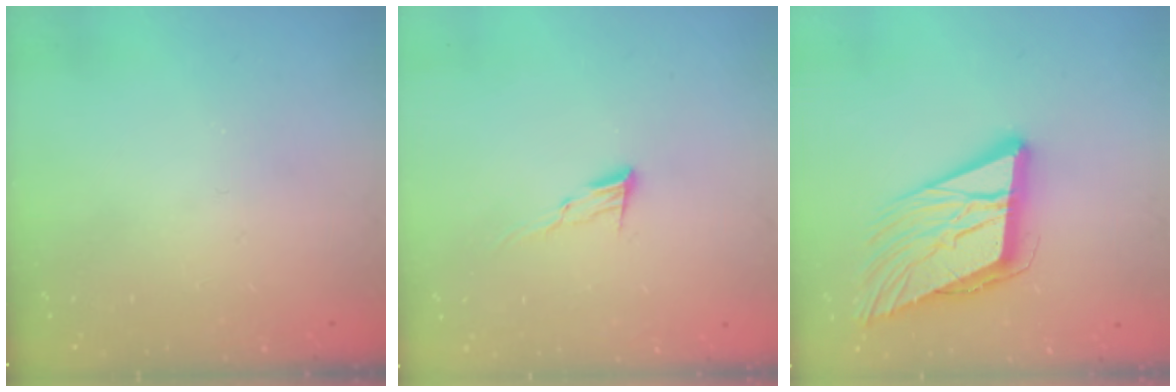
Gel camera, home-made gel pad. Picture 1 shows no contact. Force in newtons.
{"total": 6.1, "press": 6.1, "slide": 0.6}
{"total": 15.3, "press": 14.7, "slide": 4.1}